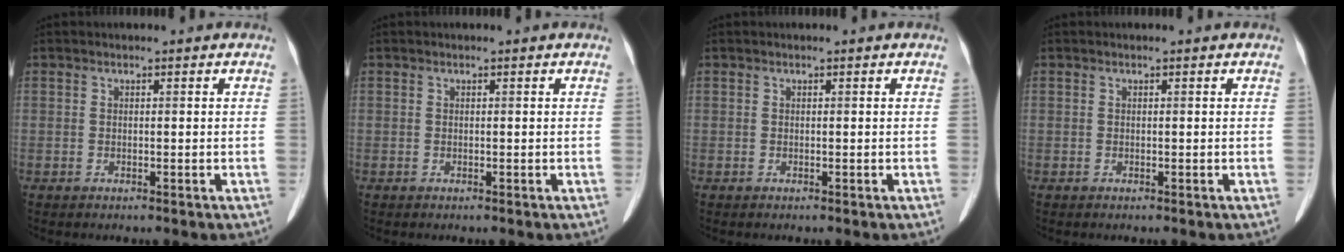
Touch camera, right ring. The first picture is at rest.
{"total": 0.0}
{"total": 0.0}
{"total": 0.0}